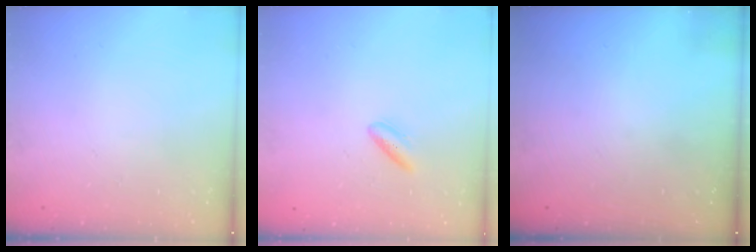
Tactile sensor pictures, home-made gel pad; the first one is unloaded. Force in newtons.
{"total": 3.6, "press": 3.3, "slide": 1.4}
{"total": 0.0}